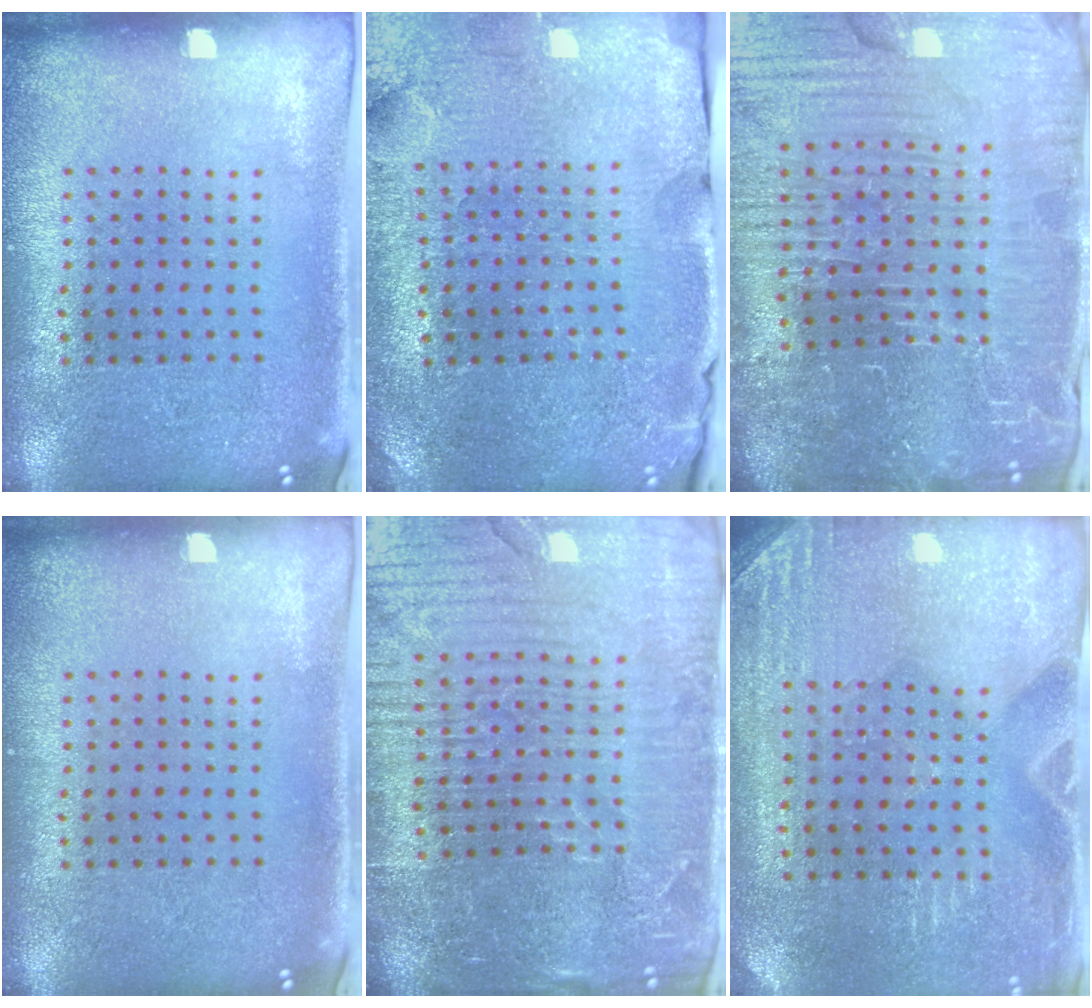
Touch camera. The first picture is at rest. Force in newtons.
{"total": 3.8, "press": 3.7, "slide": 0.7}
{"total": 6.6, "press": 5.9, "slide": 2.9}
{"total": 0.0}
{"total": 5.4, "press": 4.9, "slide": 2.3}
{"total": 3.0, "press": 2.9, "slide": 0.7}